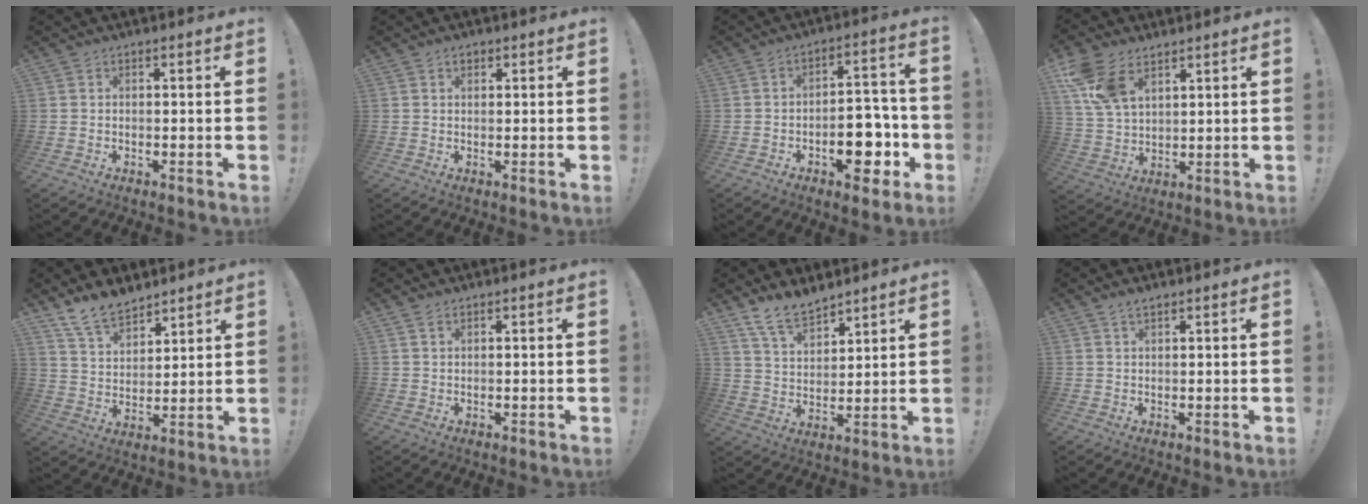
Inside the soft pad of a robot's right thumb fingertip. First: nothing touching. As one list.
[{"total": 1.3, "force": [0.7, 1.0, 0.5], "torque": [-0.004, 0.000, 0.010]}, {"total": 13.5, "force": [-5.2, 7.4, 10.0], "torque": [-0.109, 0.038, -0.080]}, {"total": 11.6, "force": [6.6, 6.8, 6.5], "torque": [-0.137, -0.014, 0.132]}, {"total": 11.0, "force": [9.2, 4.8, 3.5], "torque": [-0.069, -0.061, 0.180]}, {"total": 1.1, "force": [0.7, 0.6, 0.7], "torque": [-0.013, 0.002, 0.013]}, {"total": 10.1, "force": [8.5, 4.0, 3.7], "torque": [-0.077, -0.052, 0.167]}, {"total": 1.8, "force": [1.3, 0.6, 1.1], "torque": [-0.021, -0.002, 0.023]}]